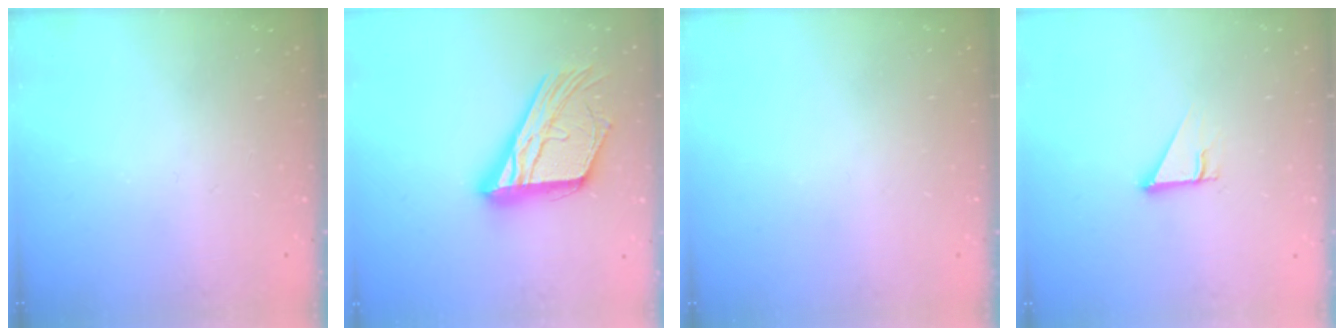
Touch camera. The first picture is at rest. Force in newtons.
{"total": 21.6, "press": 21.5, "slide": 1.9}
{"total": 0.0}
{"total": 2.5, "press": 2.5, "slide": 0.2}